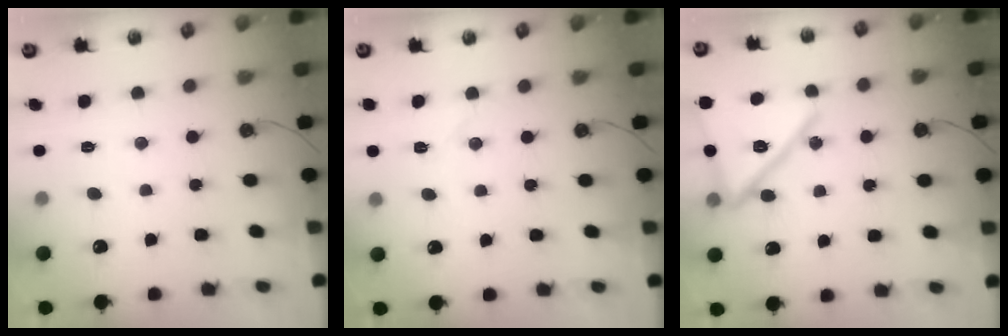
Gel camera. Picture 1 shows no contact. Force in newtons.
{"total": 5.7, "press": 4.1, "slide": 4.0}
{"total": 18.4, "press": 18.4, "slide": 1.1}